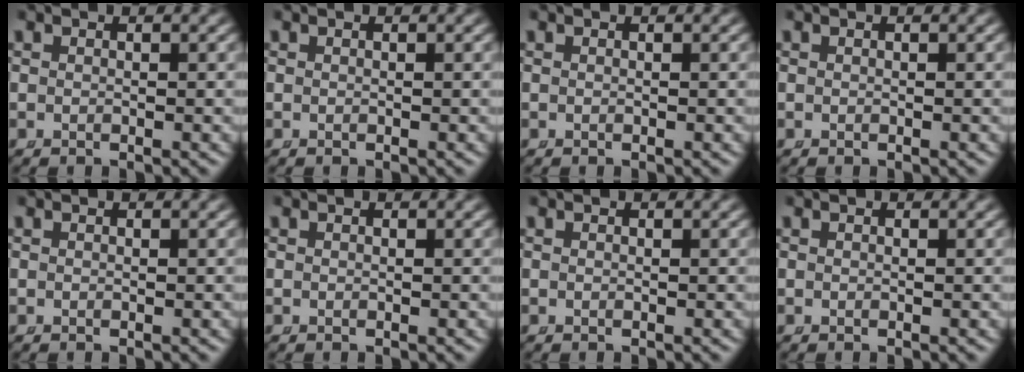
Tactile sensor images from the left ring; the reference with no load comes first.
{"total": 0.0}
{"total": 0.0}
{"total": 0.0}
{"total": 0.0}
{"total": 0.0}
{"total": 0.0}
{"total": 0.0}